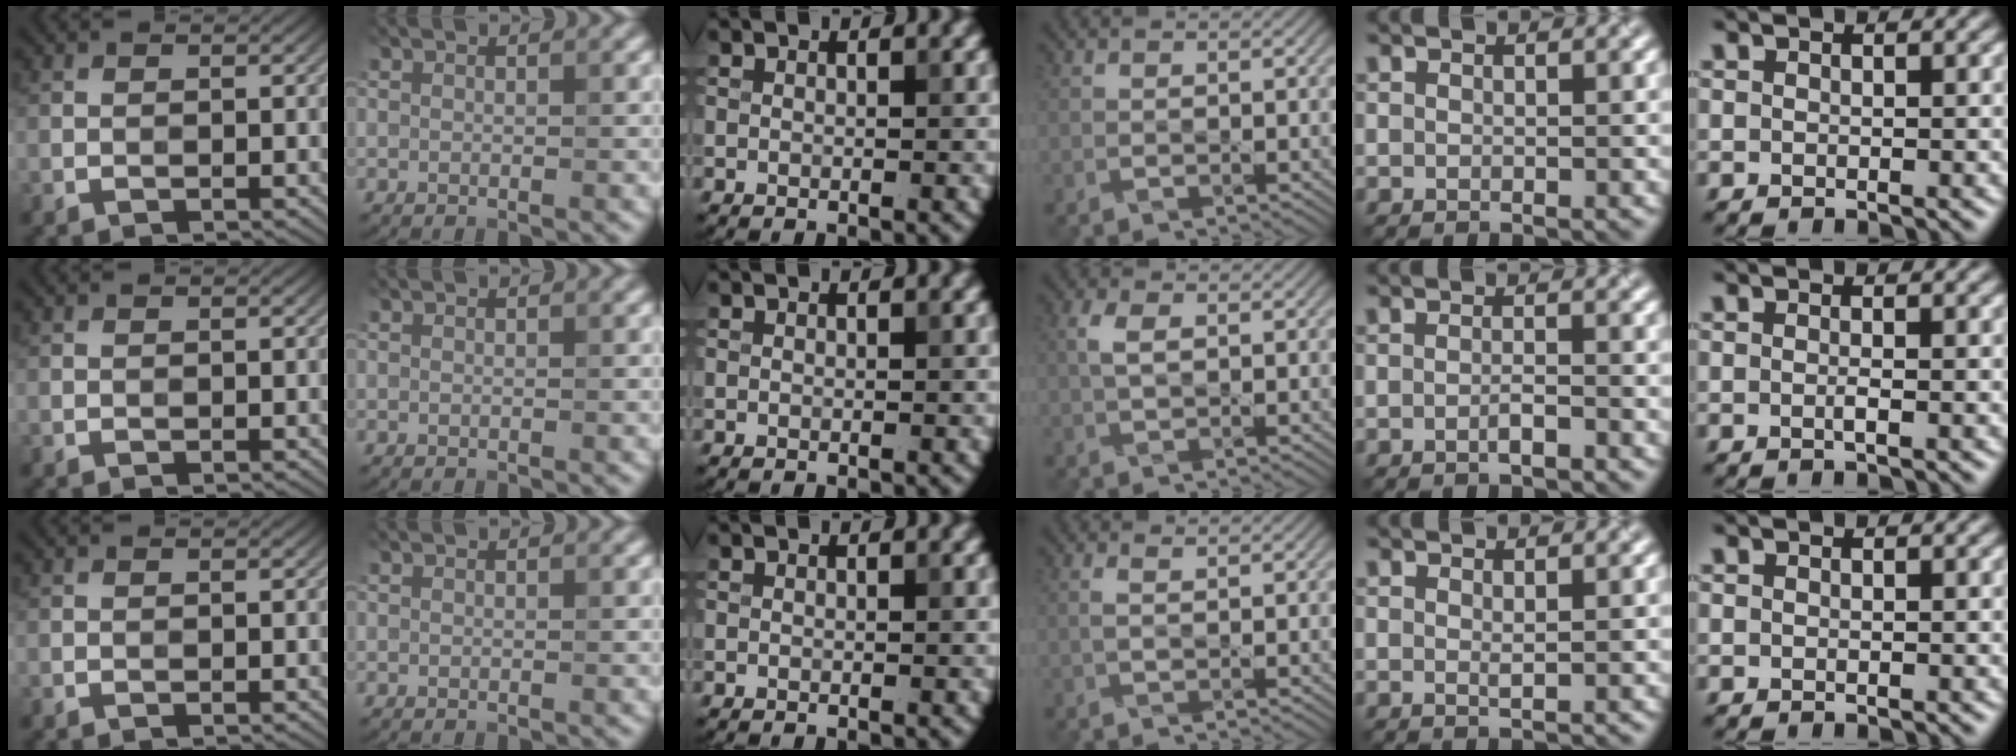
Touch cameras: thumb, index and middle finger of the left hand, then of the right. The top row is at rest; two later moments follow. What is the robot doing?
{"motion": "dispense", "object": "toothpaste"}